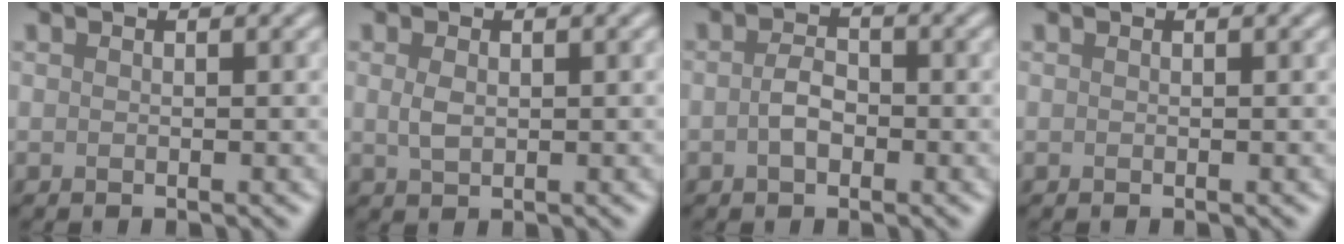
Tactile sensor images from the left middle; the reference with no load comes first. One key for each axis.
{"total": 1.6, "fx": 0.2, "fy": 1.0, "fz": 1.2, "tx": -0.030, "ty": -0.001, "tz": 0.007}
{"total": 2.2, "fx": -0.6, "fy": 1.4, "fz": 1.6, "tx": -0.036, "ty": 0.003, "tz": -0.015}
{"total": 0.0}